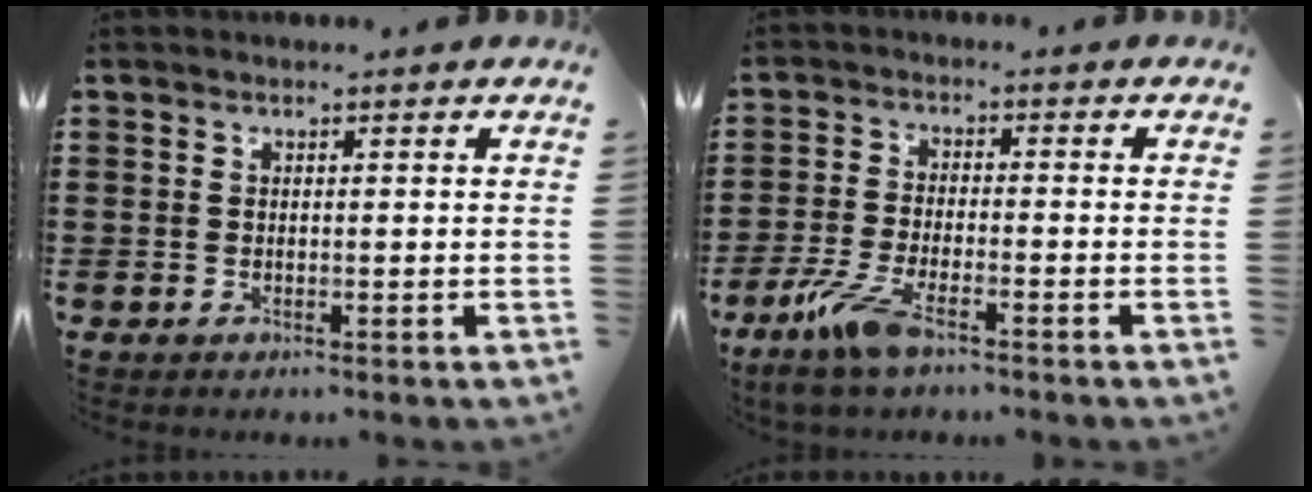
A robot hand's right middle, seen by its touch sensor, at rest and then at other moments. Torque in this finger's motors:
{"motor_torque": [0.49, -0.29, 0.54, 0.06]}